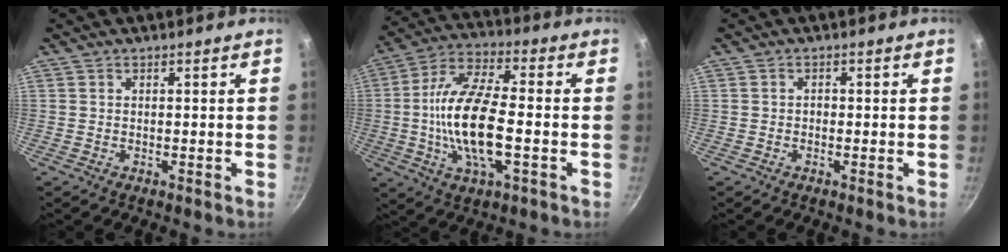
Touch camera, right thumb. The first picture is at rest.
{"total": 17.3, "force": [-2.2, 6.7, 15.8], "torque": [-0.315, 0.019, -0.043]}
{"total": 0.8, "force": [-0.3, 0.6, 0.4], "torque": [-0.003, 0.003, -0.008]}